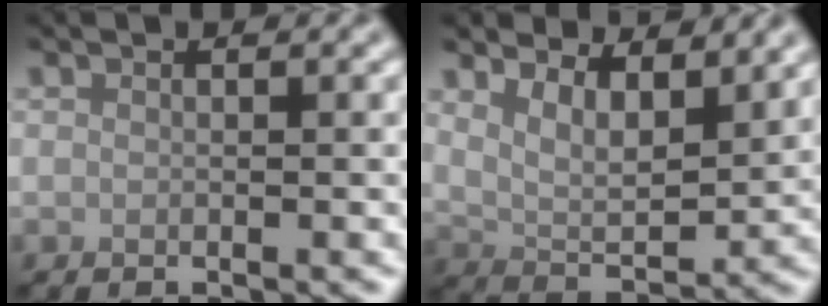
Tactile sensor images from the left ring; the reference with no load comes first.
{"total": 5.5, "force": [3.2, 2.6, 3.7], "torque": [-0.071, -0.012, 0.052]}